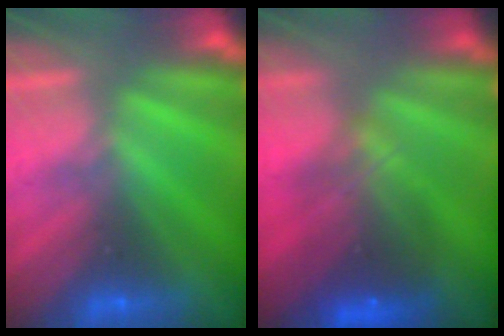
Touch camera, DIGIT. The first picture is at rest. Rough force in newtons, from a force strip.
{"total": 8.1}